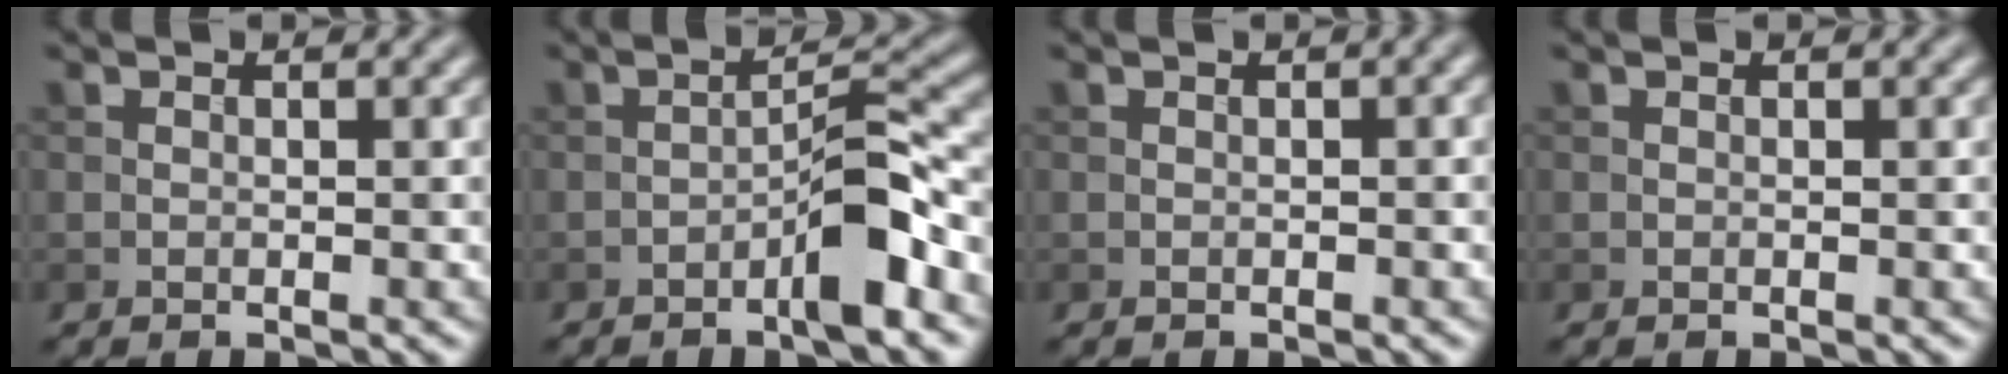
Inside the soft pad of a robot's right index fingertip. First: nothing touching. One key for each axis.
{"total": 4.7, "fx": -2.5, "fy": 0.9, "fz": 3.8, "tx": -0.057, "ty": 0.017, "tz": -0.045}
{"total": 0.8, "fx": -0.1, "fy": 0.1, "fz": 0.8, "tx": -0.012, "ty": 0.004, "tz": 0.000}
{"total": 0.0}